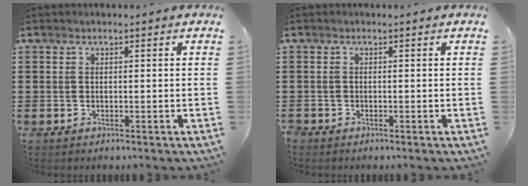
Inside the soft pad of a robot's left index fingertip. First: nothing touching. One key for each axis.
{"total": 0.8, "fx": -0.6, "fy": 0.5, "fz": 0.0, "tx": -0.002, "ty": 0.002, "tz": -0.015}